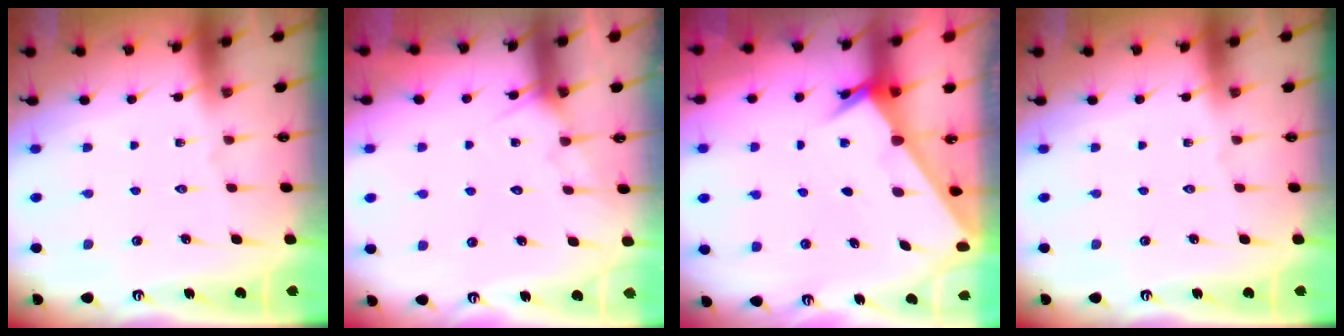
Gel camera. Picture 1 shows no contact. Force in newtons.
{"total": 6.6, "press": 6.6, "slide": 0.5}
{"total": 2.4, "press": 2.4, "slide": 0.2}
{"total": 0.0}